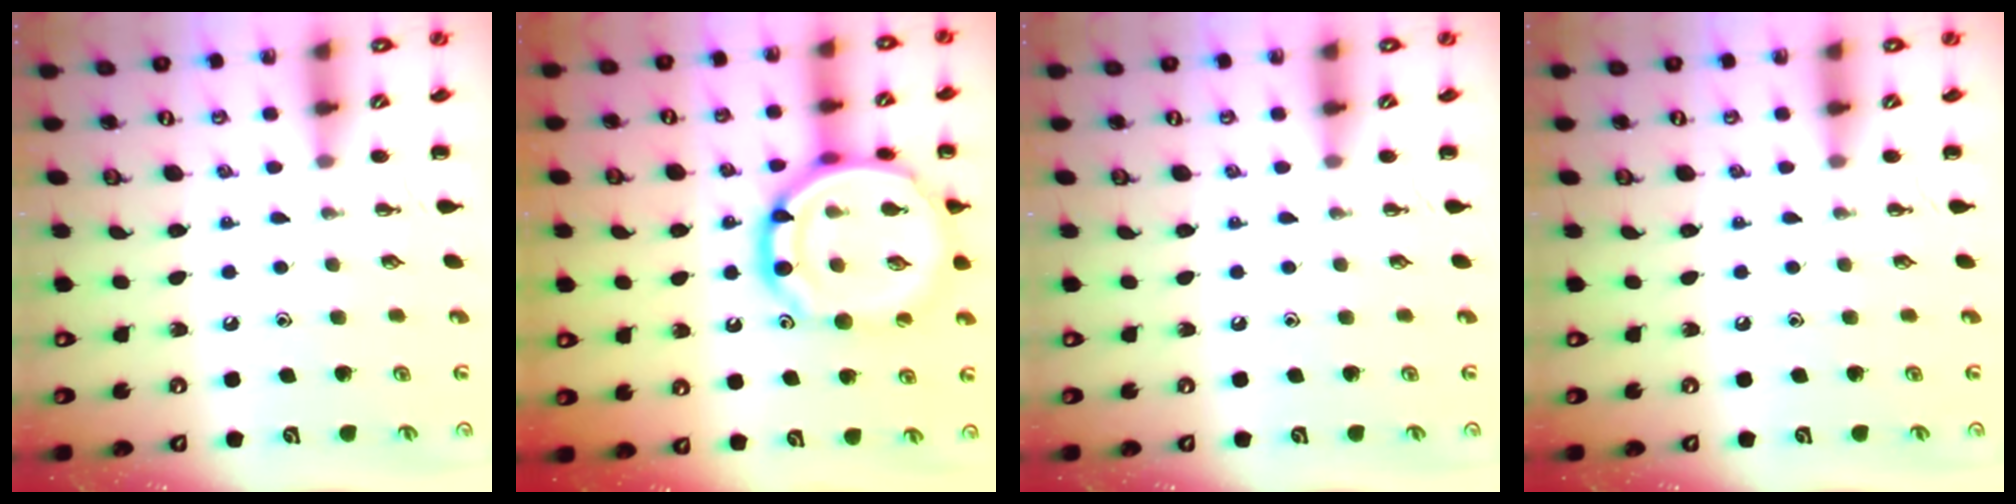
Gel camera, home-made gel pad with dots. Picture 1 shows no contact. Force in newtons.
{"total": 20.0, "press": 19.8, "slide": 2.5}
{"total": 0.0}
{"total": 0.0}